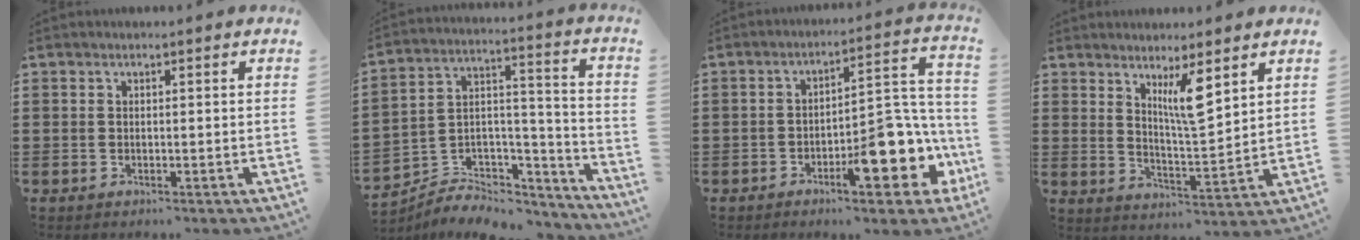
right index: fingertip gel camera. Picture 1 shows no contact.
{"total": 4.5, "force": [-3.7, 2.6, 0.0], "torque": [-0.008, 0.000, -0.076]}
{"total": 11.5, "force": [-5.6, 4.6, 9.0], "torque": [-0.095, 0.005, -0.098]}
{"total": 6.4, "force": [4.0, 1.0, 4.8], "torque": [-0.089, -0.016, 0.065]}